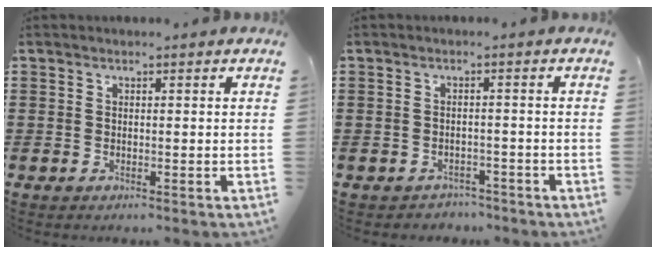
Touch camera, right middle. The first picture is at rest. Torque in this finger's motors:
{"motor_torque": [0.20, -0.06, -0.03, 0.00]}